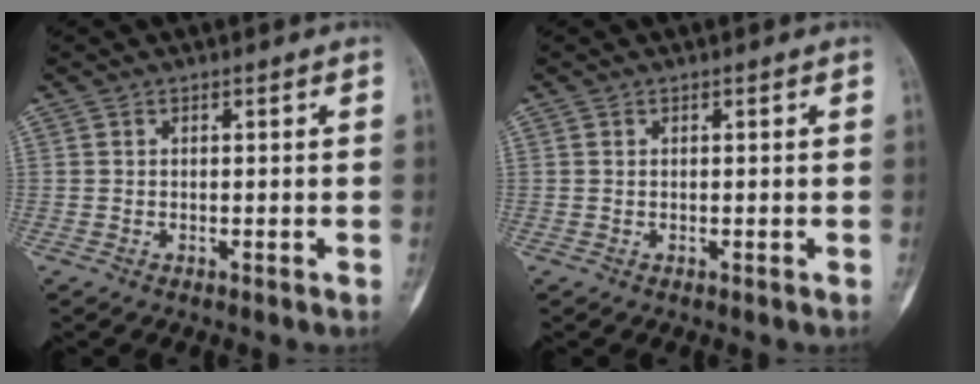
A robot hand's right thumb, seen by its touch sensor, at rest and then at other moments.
{"total": 0.0}